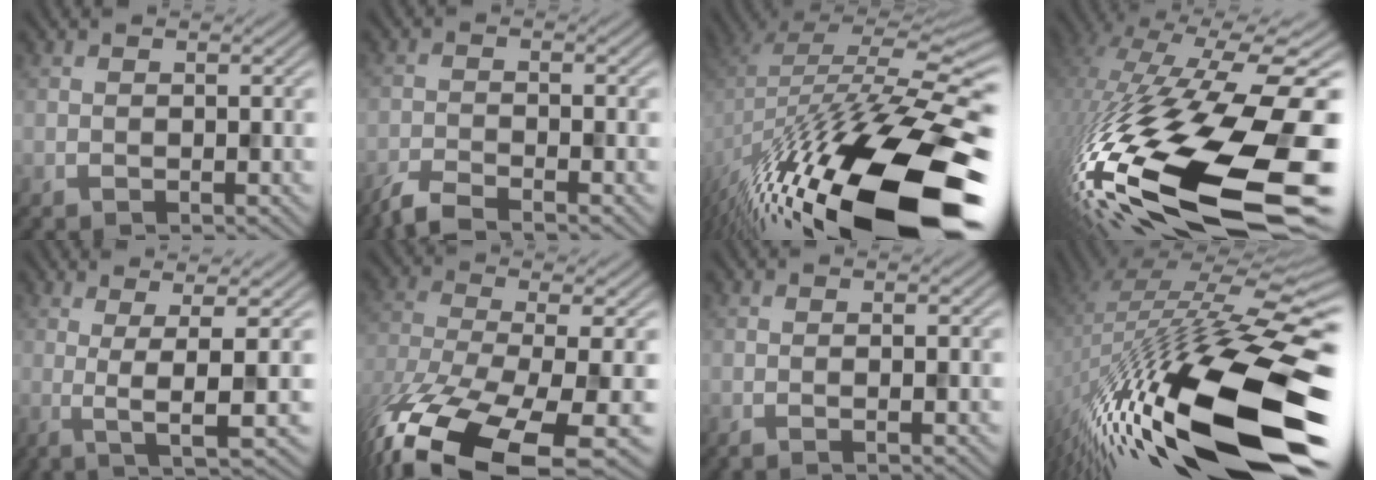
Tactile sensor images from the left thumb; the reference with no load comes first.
{"total": 3.9, "force": [-3.4, 0.7, 1.8], "torque": [-0.028, -0.003, -0.071]}
{"total": 19.0, "force": [-10.1, 7.4, 14.3], "torque": [-0.242, -0.025, -0.154]}
{"total": 20.0, "force": [-7.0, 8.7, 16.6], "torque": [-0.360, -0.043, -0.098]}
{"total": 4.6, "force": [0.3, 0.3, 4.5], "torque": [-0.089, 0.005, 0.012]}
{"total": 14.6, "force": [-9.9, 4.9, 9.6], "torque": [-0.233, -0.053, -0.136]}
{"total": 1.5, "force": [-0.3, 0.4, 1.4], "torque": [-0.014, 0.006, -0.011]}
{"total": 20.1, "force": [-7.5, 6.1, 17.6], "torque": [-0.330, -0.027, -0.121]}